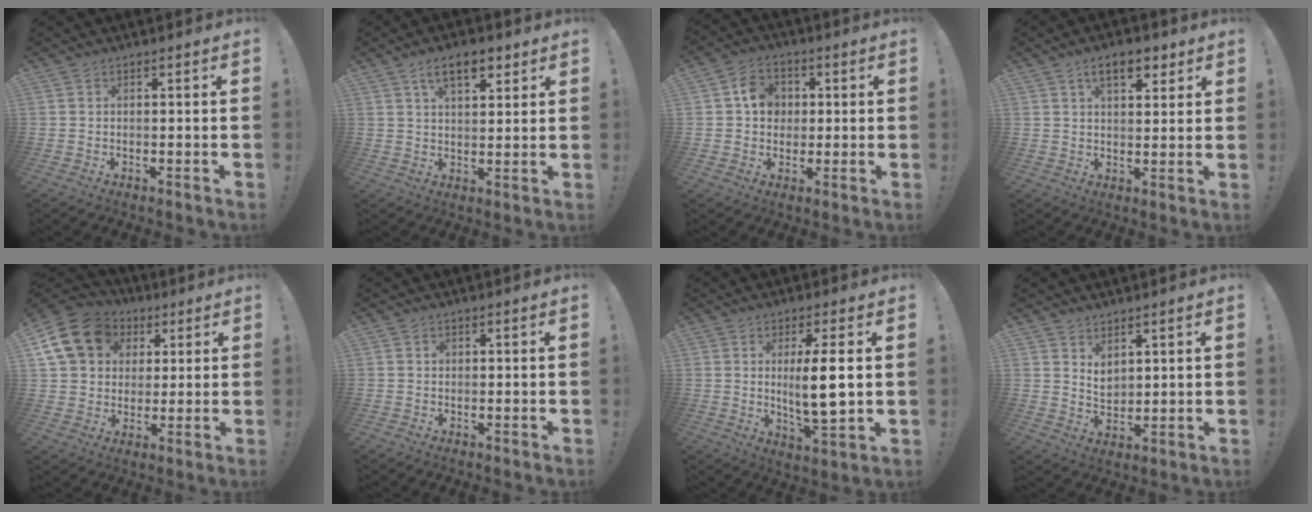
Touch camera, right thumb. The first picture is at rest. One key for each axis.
{"total": 8.5, "fx": 4.7, "fy": 3.9, "fz": 5.9, "tx": -0.081, "ty": -0.010, "tz": 0.081}
{"total": 8.3, "fx": 1.6, "fy": 7.2, "fz": 3.7, "tx": -0.047, "ty": 0.005, "tz": 0.032}
{"total": 7.9, "fx": 4.3, "fy": 3.7, "fz": 5.4, "tx": -0.072, "ty": -0.007, "tz": 0.073}
{"total": 17.0, "fx": 6.1, "fy": 13.8, "fz": 8.0, "tx": -0.122, "ty": -0.020, "tz": 0.126}
{"total": 0.8, "fx": 0.1, "fy": 0.8, "fz": 0.0, "tx": 0.006, "ty": 0.001, "tz": 0.000}
{"total": 9.9, "fx": 1.3, "fy": 1.5, "fz": 9.8, "tx": -0.171, "ty": -0.016, "tz": 0.015}
{"total": 4.6, "fx": 3.1, "fy": 3.0, "fz": 1.5, "tx": -0.020, "ty": -0.025, "tz": 0.058}